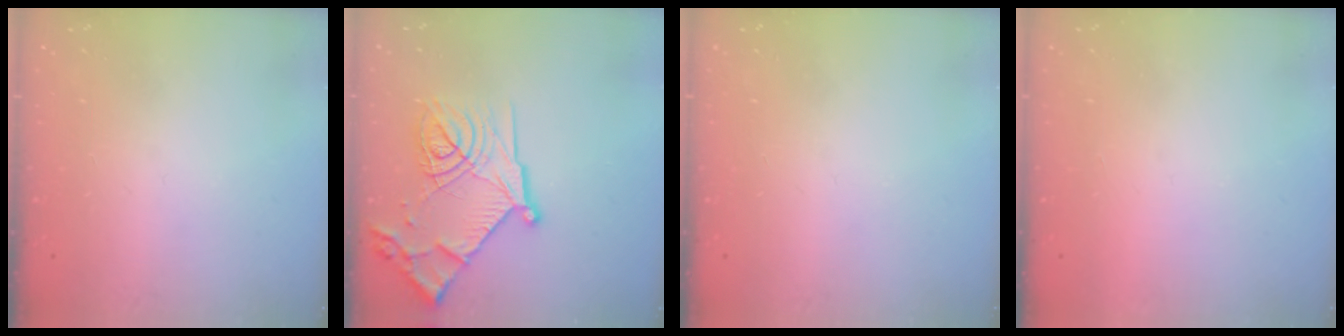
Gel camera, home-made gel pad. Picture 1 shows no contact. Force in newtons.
{"total": 20.3, "press": 20.2, "slide": 1.9}
{"total": 0.0}
{"total": 1.5, "press": 1.5, "slide": 0.1}